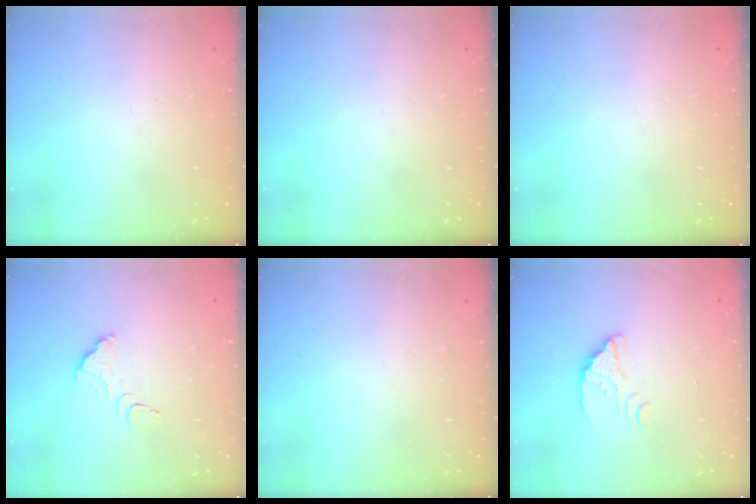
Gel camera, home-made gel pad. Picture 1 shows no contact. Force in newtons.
{"total": 0.0}
{"total": 0.0}
{"total": 2.6, "press": 2.6, "slide": 0.2}
{"total": 0.0}
{"total": 2.4, "press": 2.4, "slide": 0.0}